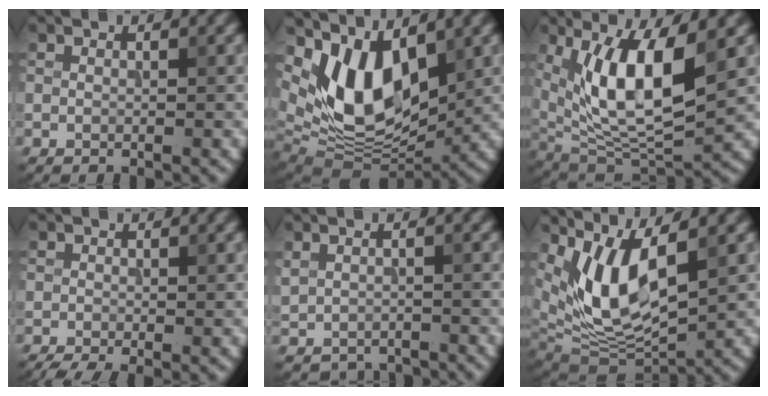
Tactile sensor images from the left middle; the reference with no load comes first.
{"total": 9.8, "force": [3.6, 5.3, 7.5], "torque": [-0.142, -0.016, 0.066]}
{"total": 10.4, "force": [2.9, 3.8, 9.2], "torque": [-0.164, -0.010, 0.054]}
{"total": 2.4, "force": [-1.5, 1.2, 1.3], "torque": [-0.022, -0.009, -0.033]}
{"total": 1.9, "force": [-1.6, 1.0, 0.0], "torque": [0.006, -0.016, -0.027]}
{"total": 8.9, "force": [3.2, 3.6, 7.5], "torque": [-0.153, -0.011, 0.065]}